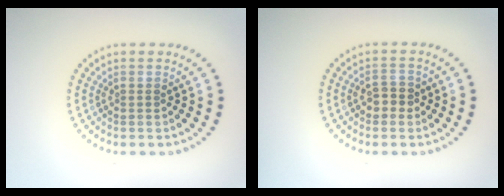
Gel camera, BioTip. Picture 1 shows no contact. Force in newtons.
{"total": 1.9, "press": 1.9, "slide": 0.3}